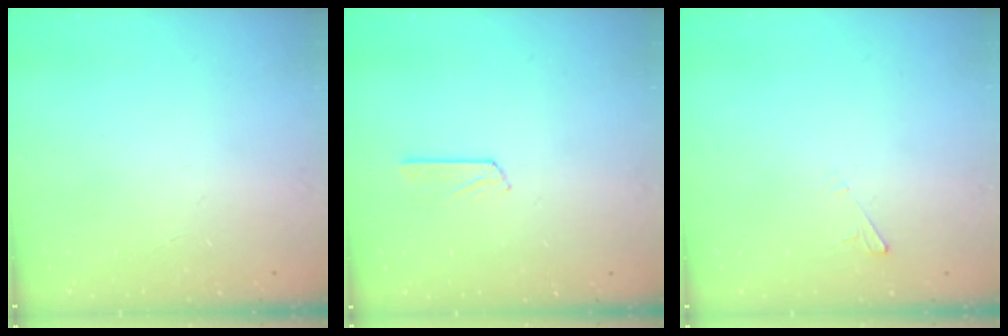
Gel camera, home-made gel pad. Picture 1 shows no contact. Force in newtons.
{"total": 3.7, "press": 3.7, "slide": 0.4}
{"total": 2.0, "press": 2.0, "slide": 0.2}